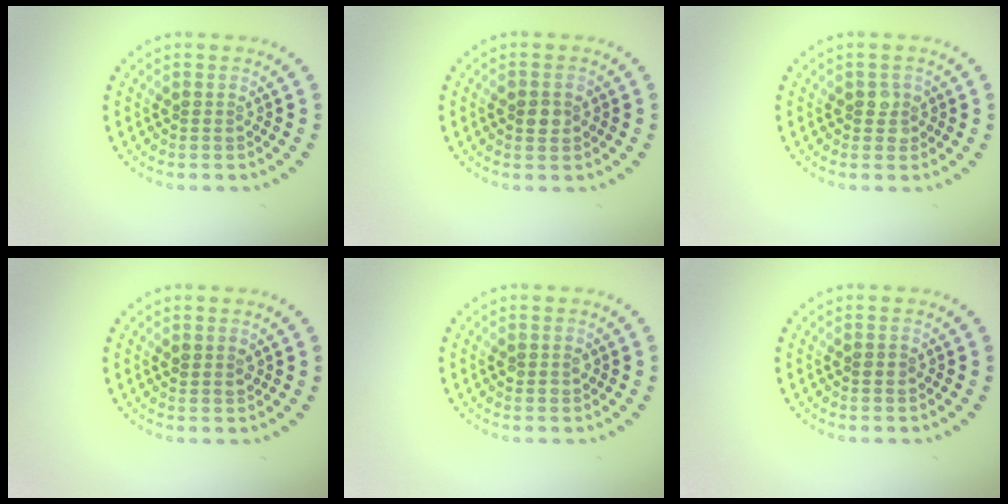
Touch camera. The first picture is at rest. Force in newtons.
{"total": 2.2, "press": 2.2, "slide": 0.2}
{"total": 1.5, "press": 1.4, "slide": 0.7}
{"total": 1.1, "press": 1.0, "slide": 0.5}
{"total": 1.2, "press": 1.1, "slide": 0.3}
{"total": 0.8, "press": 0.8, "slide": 0.2}